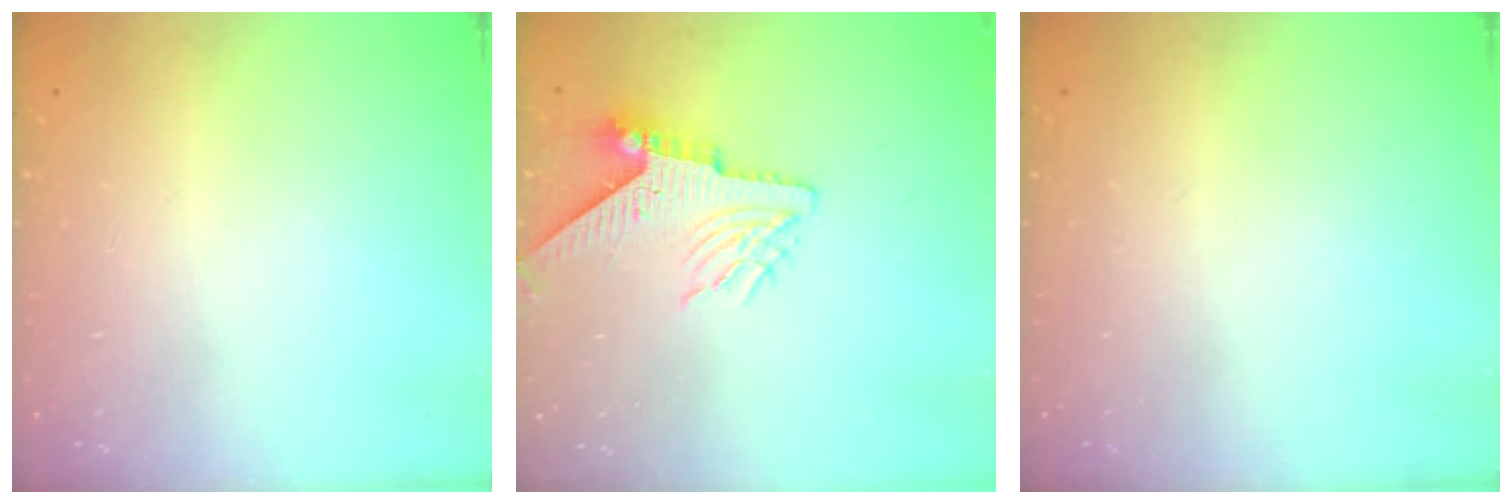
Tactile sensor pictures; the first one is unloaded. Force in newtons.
{"total": 8.4, "press": 8.3, "slide": 1.2}
{"total": 0.0}